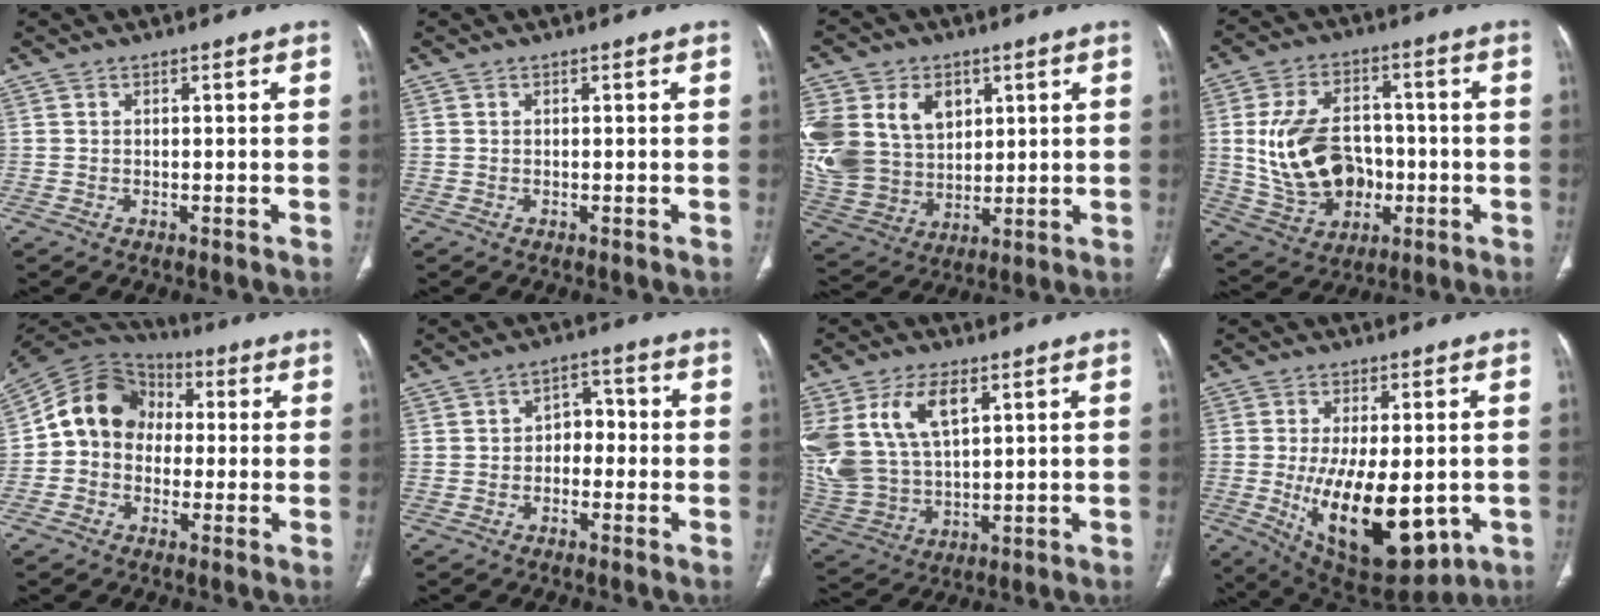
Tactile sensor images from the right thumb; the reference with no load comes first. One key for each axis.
{"total": 0.0}
{"total": 23.4, "fx": 6.5, "fy": 17.8, "fz": 13.7, "tx": -0.304, "ty": 0.017, "tz": 0.148}
{"total": 16.4, "fx": -1.3, "fy": 11.8, "fz": 11.4, "tx": -0.179, "ty": 0.014, "tz": -0.005}
{"total": 12.2, "fx": 0.2, "fy": 10.2, "fz": 6.6, "tx": -0.097, "ty": 0.038, "tz": -0.013}
{"total": 4.7, "fx": -0.9, "fy": 3.5, "fz": 3.0, "tx": -0.020, "ty": 0.025, "tz": -0.025}
{"total": 17.5, "fx": 6.8, "fy": 10.1, "fz": 12.6, "tx": -0.270, "ty": -0.018, "tz": 0.144}
{"total": 19.4, "fx": -4.3, "fy": 9.1, "fz": 16.6, "tx": -0.265, "ty": -0.022, "tz": -0.037}